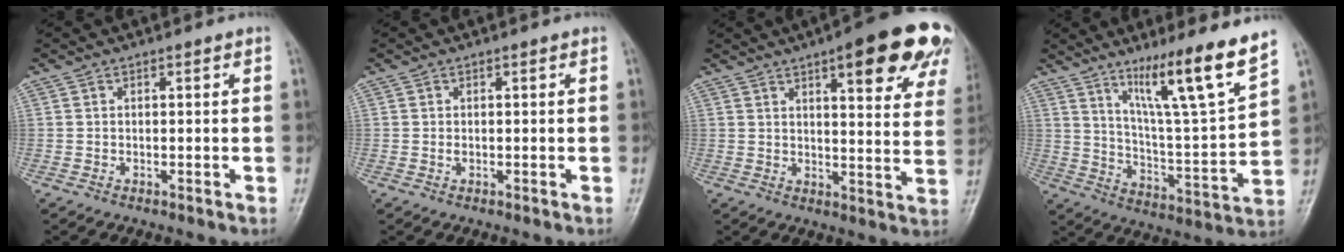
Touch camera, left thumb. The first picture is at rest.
{"total": 0.5, "force": [-0.1, 0.3, 0.4], "torque": [-0.005, 0.003, 0.002]}
{"total": 20.2, "force": [11.0, 5.7, 15.9], "torque": [-0.170, -0.031, 0.130]}
{"total": 16.5, "force": [11.0, 0.7, 12.3], "torque": [-0.188, -0.070, 0.186]}